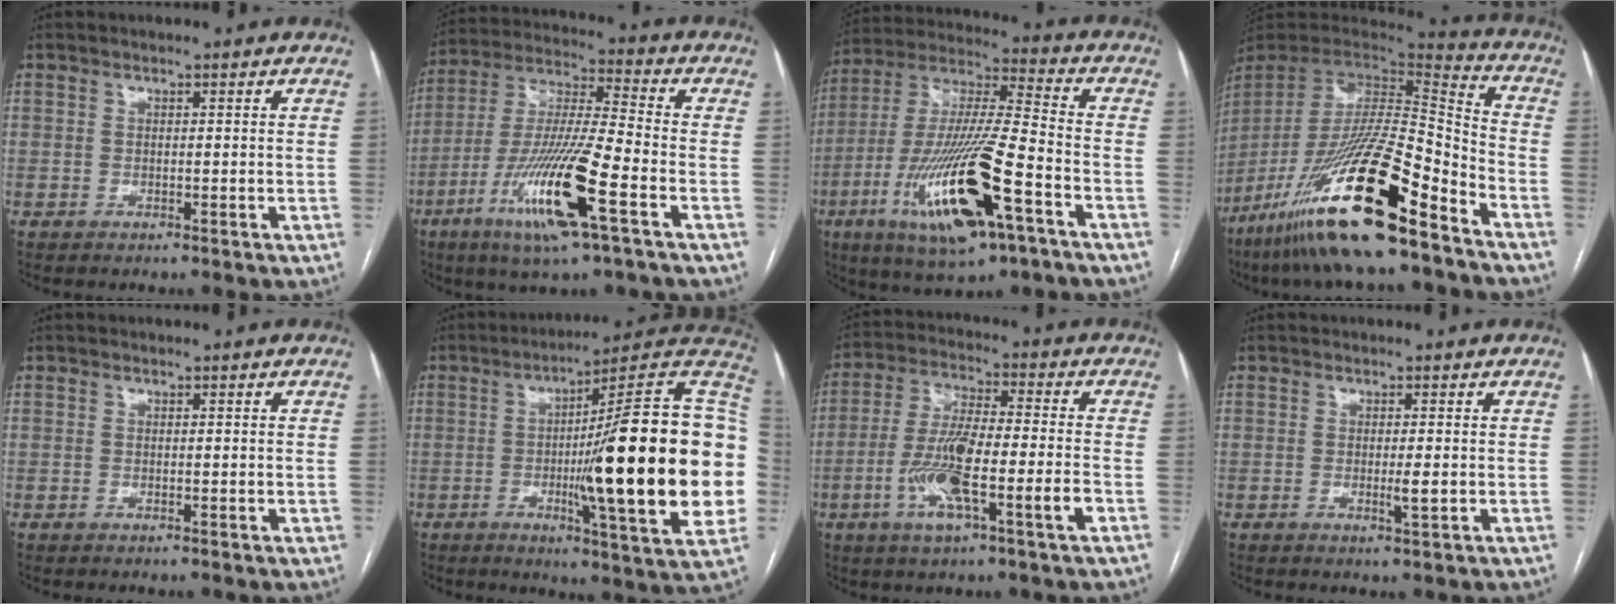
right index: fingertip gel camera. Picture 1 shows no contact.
{"total": 16.7, "force": [-7.1, 0.8, 15.1], "torque": [-0.306, -0.020, -0.132]}
{"total": 21.5, "force": [-9.2, 3.2, 19.2], "torque": [-0.398, -0.032, -0.159]}
{"total": 26.7, "force": [-17.0, 2.9, 20.4], "torque": [-0.385, -0.049, -0.309]}
{"total": 0.9, "force": [0.0, 0.4, 0.8], "torque": [-0.017, 0.006, 0.007]}
{"total": 28.6, "force": [-1.8, 1.8, 28.5], "torque": [-0.313, 0.012, -0.037]}
{"total": 12.6, "force": [-4.2, 1.1, 11.8], "torque": [-0.229, 0.001, -0.076]}
{"total": 1.9, "force": [-0.3, 0.2, 1.9], "torque": [-0.032, -0.004, -0.003]}